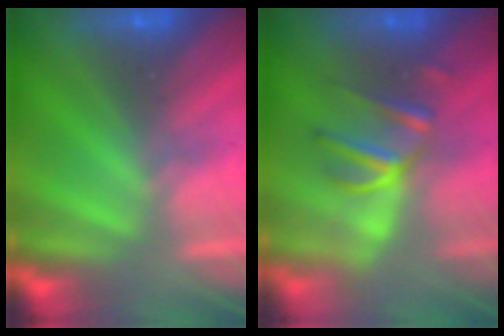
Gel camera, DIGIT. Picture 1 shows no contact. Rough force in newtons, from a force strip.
{"total": 3.1}